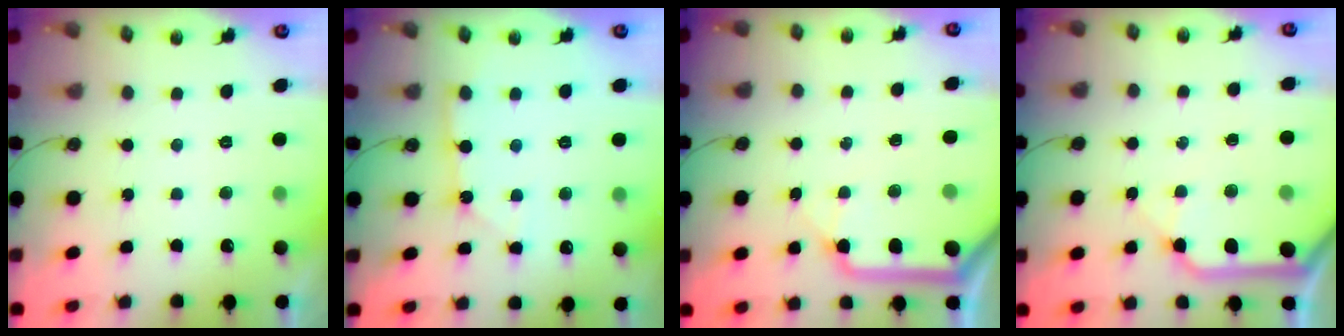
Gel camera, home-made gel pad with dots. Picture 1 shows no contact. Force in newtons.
{"total": 2.3, "press": 2.3, "slide": 0.2}
{"total": 12.7, "press": 12.6, "slide": 2.0}
{"total": 12.1, "press": 12.0, "slide": 1.4}